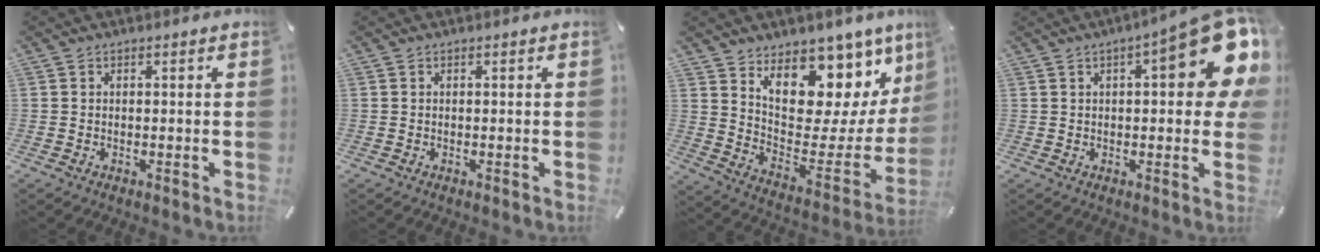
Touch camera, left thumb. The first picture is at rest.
{"total": 0.0}
{"total": 14.2, "force": [10.6, 7.9, 5.1], "torque": [-0.055, -0.118, 0.179]}
{"total": 19.5, "force": [6.9, 6.3, 17.1], "torque": [-0.214, -0.039, 0.102]}